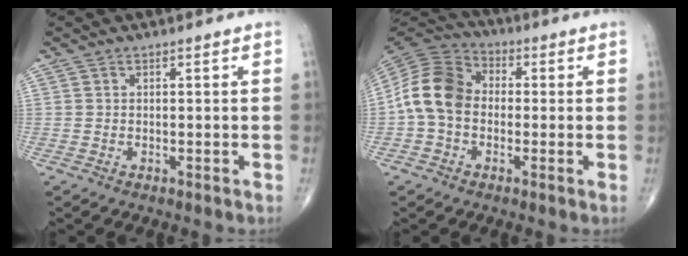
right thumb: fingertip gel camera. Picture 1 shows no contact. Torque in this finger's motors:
{"motor_torque": [1.69, 1.76, 1.22, -0.18, 0.14]}